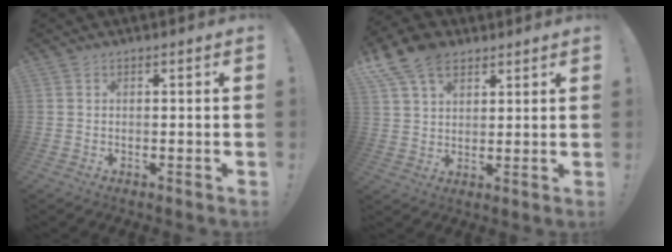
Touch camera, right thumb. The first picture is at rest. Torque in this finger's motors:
{"motor_torque": [0.40, 0.42, 0.18, 0.04, 0.10]}